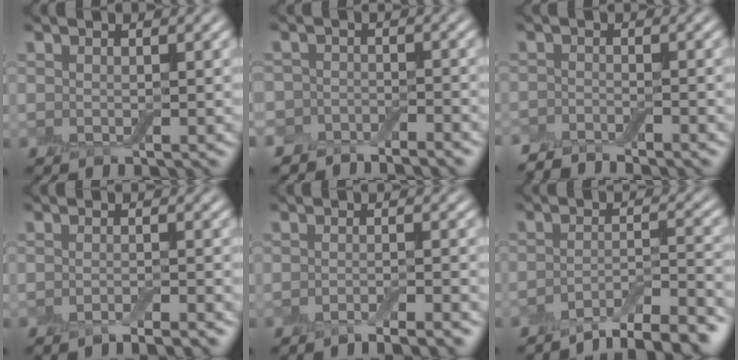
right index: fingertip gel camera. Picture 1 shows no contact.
{"total": 3.2, "force": [-2.9, 1.3, 0.3], "torque": [0.005, 0.005, -0.053]}
{"total": 2.4, "force": [-2.3, 0.2, 0.2], "torque": [-0.004, 0.000, -0.051]}
{"total": 1.9, "force": [-1.7, 0.1, 0.9], "torque": [-0.012, -0.001, -0.029]}
{"total": 2.6, "force": [-2.1, 0.2, 1.4], "torque": [-0.018, 0.000, -0.035]}
{"total": 7.3, "force": [-5.8, 1.8, 4.0], "torque": [-0.060, 0.001, -0.095]}